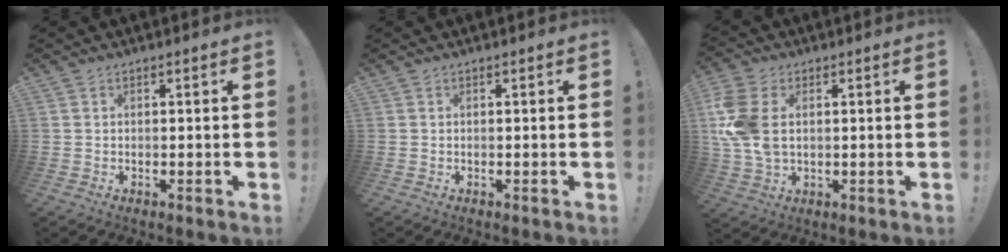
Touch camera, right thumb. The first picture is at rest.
{"total": 0.0}
{"total": 12.6, "force": [1.9, 8.3, 9.2], "torque": [-0.206, -0.001, 0.039]}